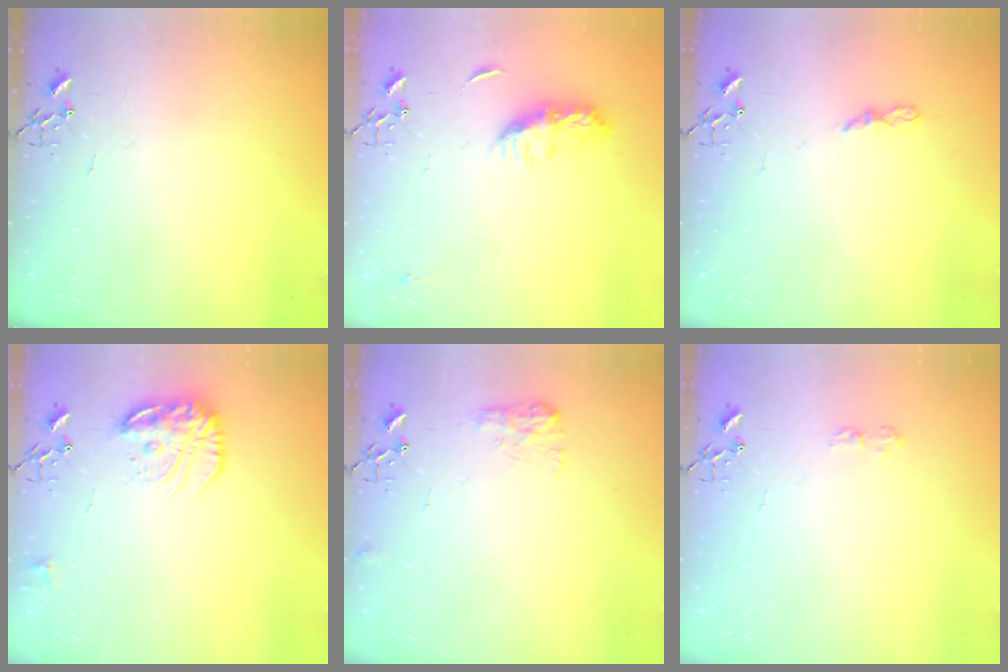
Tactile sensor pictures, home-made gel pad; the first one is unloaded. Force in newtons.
{"total": 9.4, "press": 9.4, "slide": 0.3}
{"total": 5.5, "press": 5.4, "slide": 0.4}
{"total": 15.4, "press": 15.3, "slide": 1.0}
{"total": 8.3, "press": 8.2, "slide": 0.3}
{"total": 6.4, "press": 6.4, "slide": 0.9}